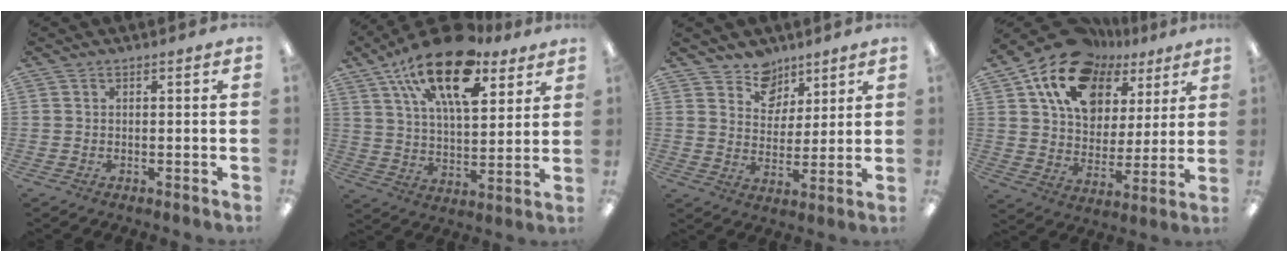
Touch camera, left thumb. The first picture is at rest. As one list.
[{"total": 21.0, "force": [12.7, 9.3, 13.9], "torque": [-0.231, -0.057, 0.217]}, {"total": 8.6, "force": [6.5, 5.7, 0.6], "torque": [-0.008, -0.049, 0.122]}, {"total": 19.0, "force": [12.2, 11.9, 8.2], "torque": [-0.157, -0.064, 0.224]}]